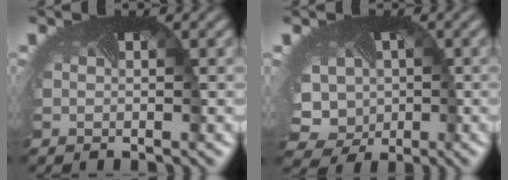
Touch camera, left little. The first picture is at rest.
{"total": 9.1, "force": [-1.9, 8.0, 4.0], "torque": [-0.080, -0.023, -0.045]}